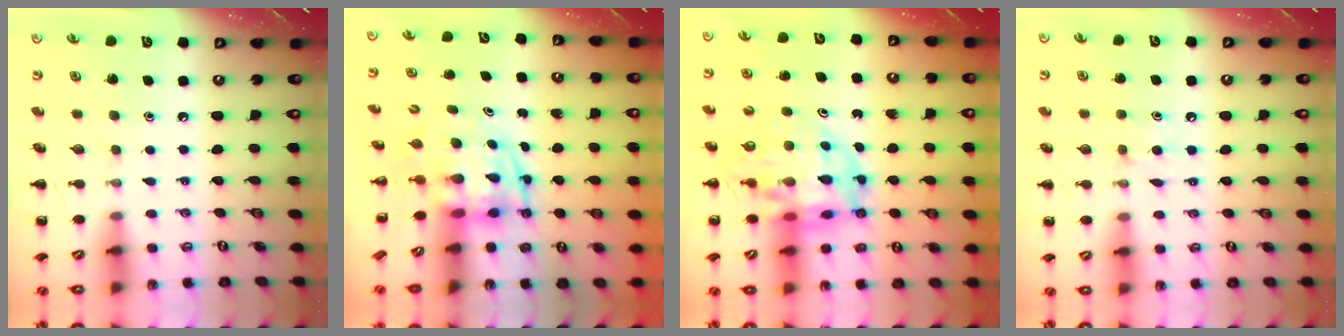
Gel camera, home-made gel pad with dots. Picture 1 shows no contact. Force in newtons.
{"total": 3.5, "press": 3.4, "slide": 0.9}
{"total": 12.6, "press": 12.0, "slide": 3.8}
{"total": 5.7, "press": 5.4, "slide": 2.0}